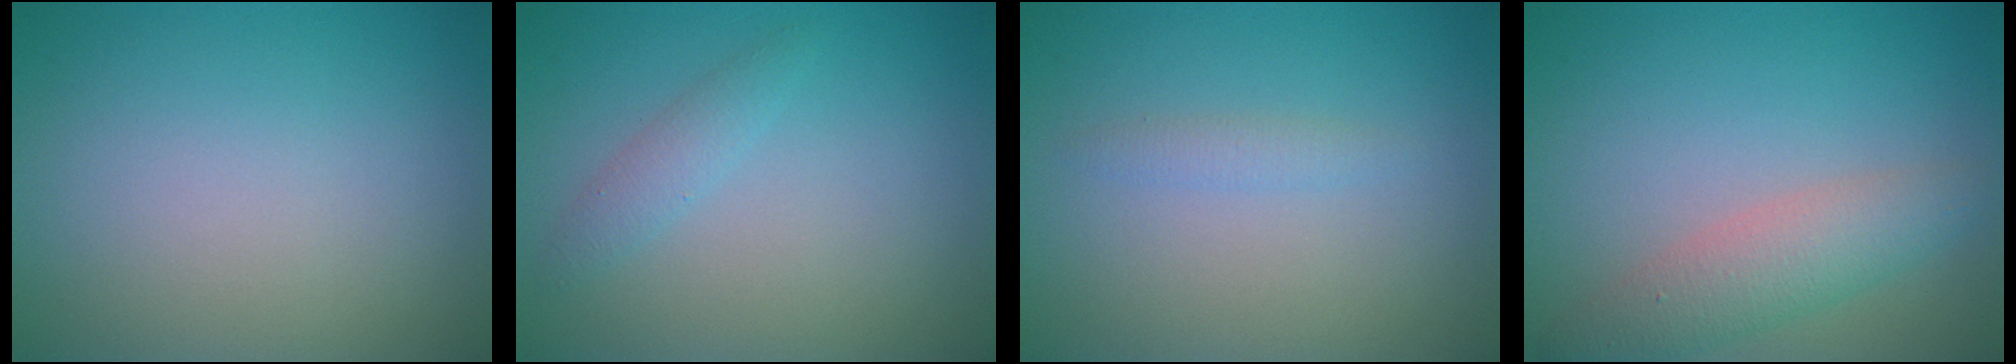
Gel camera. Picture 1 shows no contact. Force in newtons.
{"total": 1.5, "press": 1.5, "slide": 0.1}
{"total": 1.0, "press": 1.0, "slide": 0.0}
{"total": 3.7, "press": 3.7, "slide": 0.2}